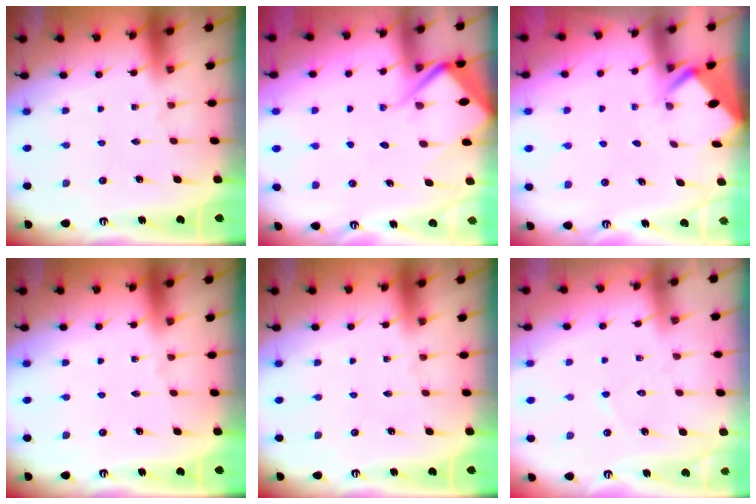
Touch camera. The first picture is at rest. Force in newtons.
{"total": 9.3, "press": 9.3, "slide": 1.0}
{"total": 2.8, "press": 2.8, "slide": 0.2}
{"total": 0.0}
{"total": 0.0}
{"total": 2.8, "press": 2.8, "slide": 0.2}